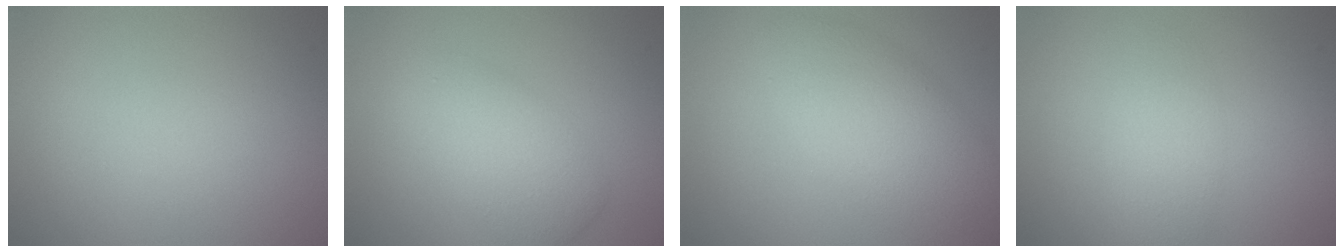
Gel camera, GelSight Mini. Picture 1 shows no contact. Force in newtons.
{"total": 4.1, "press": 4.1, "slide": 0.2}
{"total": 5.9, "press": 5.9, "slide": 0.2}
{"total": 2.7, "press": 2.7, "slide": 0.1}